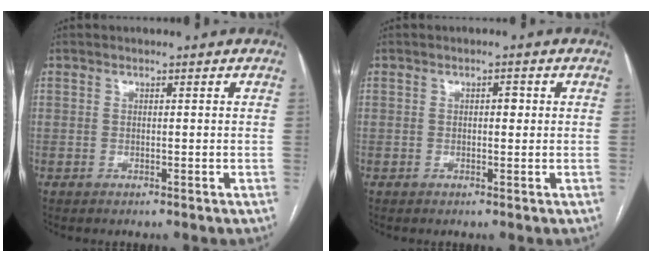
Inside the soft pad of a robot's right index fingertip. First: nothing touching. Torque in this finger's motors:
{"motor_torque": [0.11, 0.06, 0.02, 0.01]}